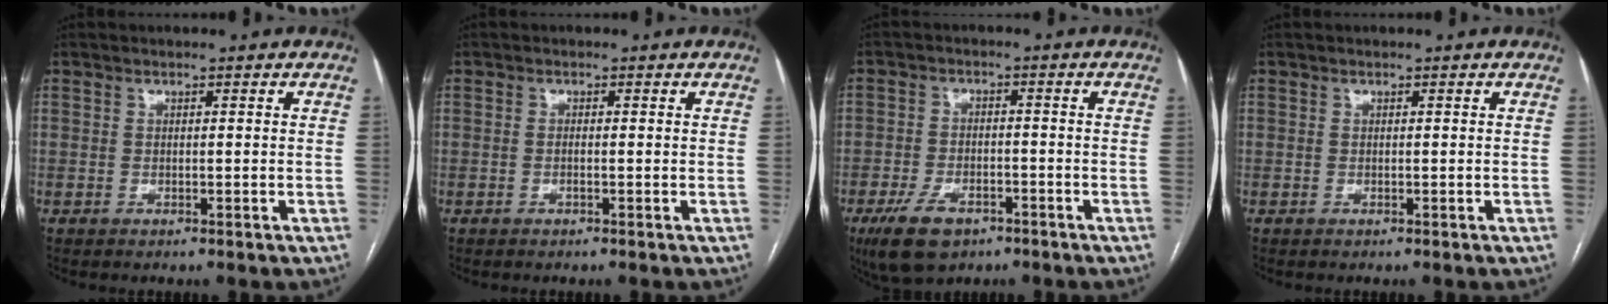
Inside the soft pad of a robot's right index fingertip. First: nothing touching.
{"total": 0.7, "force": [-0.2, 0.0, 0.6], "torque": [-0.012, 0.001, -0.002]}
{"total": 7.7, "force": [-4.6, 4.0, 4.6], "torque": [-0.092, -0.005, -0.074]}
{"total": 0.0}